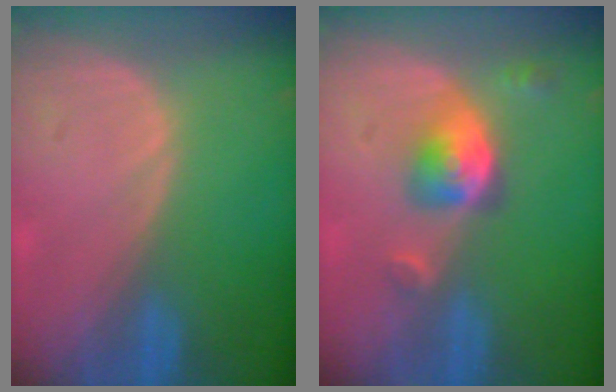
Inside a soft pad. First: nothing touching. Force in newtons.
{"total": 5.2, "press": 4.7, "slide": 2.2}